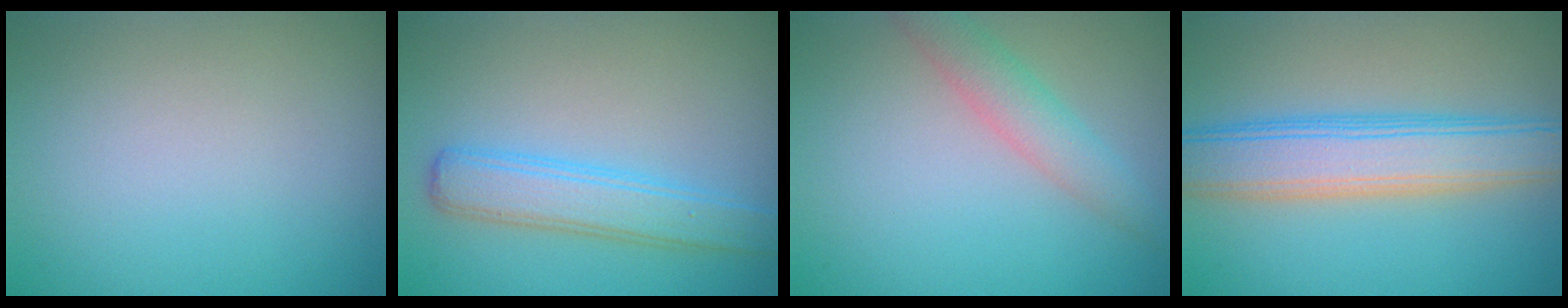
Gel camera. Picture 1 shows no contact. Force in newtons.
{"total": 4.0, "press": 4.0, "slide": 0.0}
{"total": 3.0, "press": 3.0, "slide": 0.1}
{"total": 7.0, "press": 7.0, "slide": 0.3}